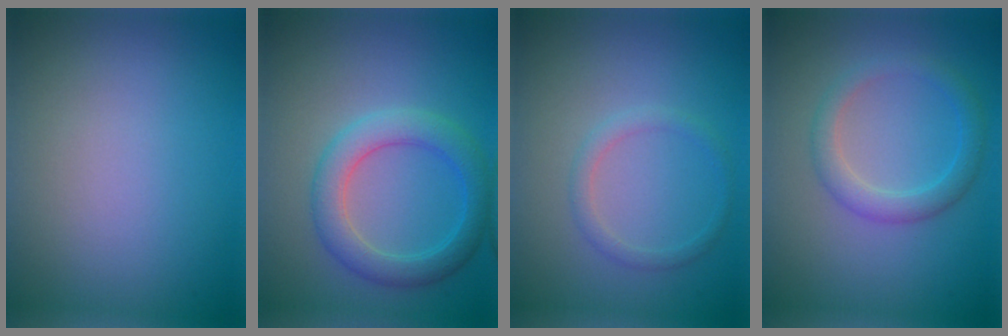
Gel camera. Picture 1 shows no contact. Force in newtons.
{"total": 4.1, "press": 4.1, "slide": 0.3}
{"total": 1.5, "press": 1.5, "slide": 0.1}
{"total": 2.6, "press": 2.6, "slide": 0.1}